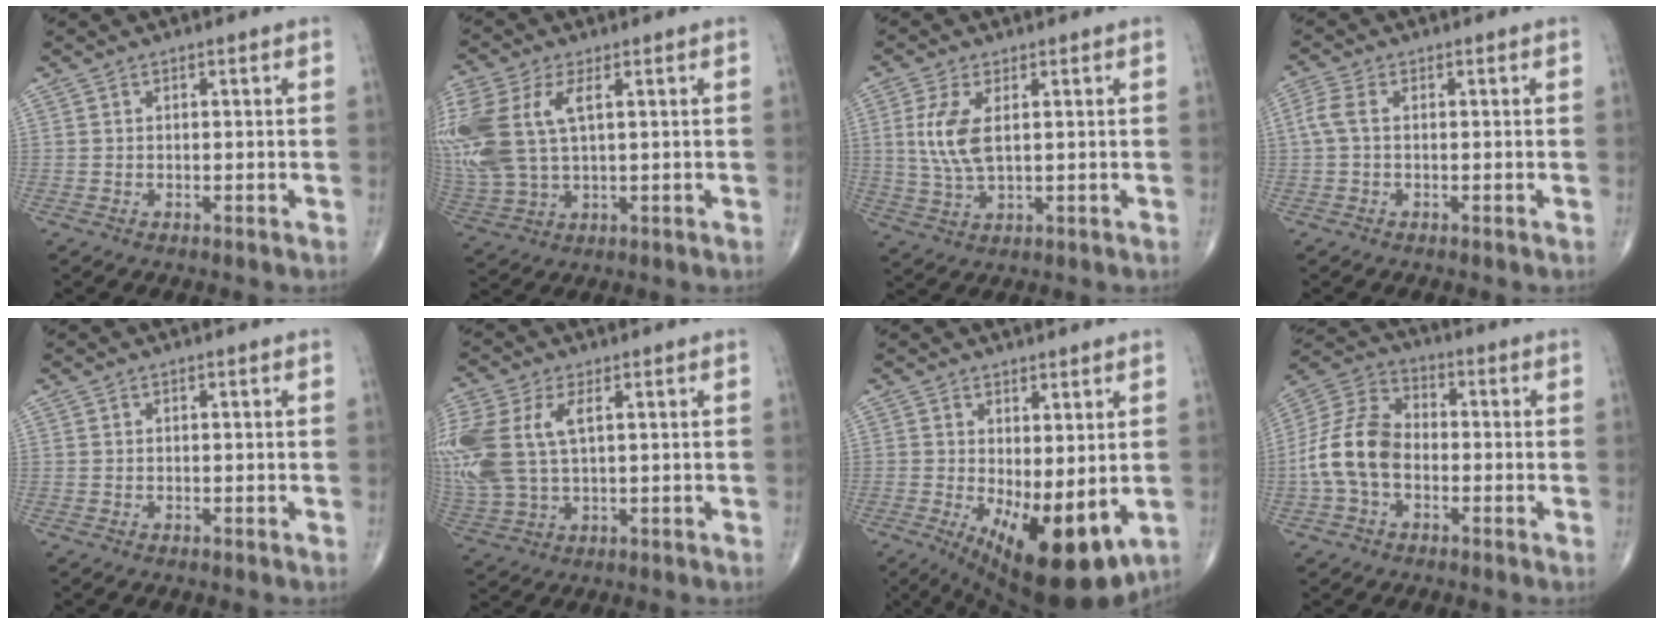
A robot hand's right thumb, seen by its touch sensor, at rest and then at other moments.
{"total": 18.2, "force": [4.2, 10.0, 14.6], "torque": [-0.381, 0.004, 0.085]}
{"total": 7.5, "force": [1.5, 3.3, 6.5], "torque": [-0.151, -0.007, 0.035]}
{"total": 3.2, "force": [0.0, 1.6, 2.7], "torque": [-0.078, 0.007, -0.005]}
{"total": 0.0}
{"total": 16.1, "force": [3.4, 8.9, 13.0], "torque": [-0.337, 0.004, 0.071]}
{"total": 14.0, "force": [-2.8, 5.6, 12.5], "torque": [-0.182, -0.030, -0.022]}
{"total": 12.3, "force": [-2.4, 8.3, 8.8], "torque": [-0.172, 0.038, -0.057]}